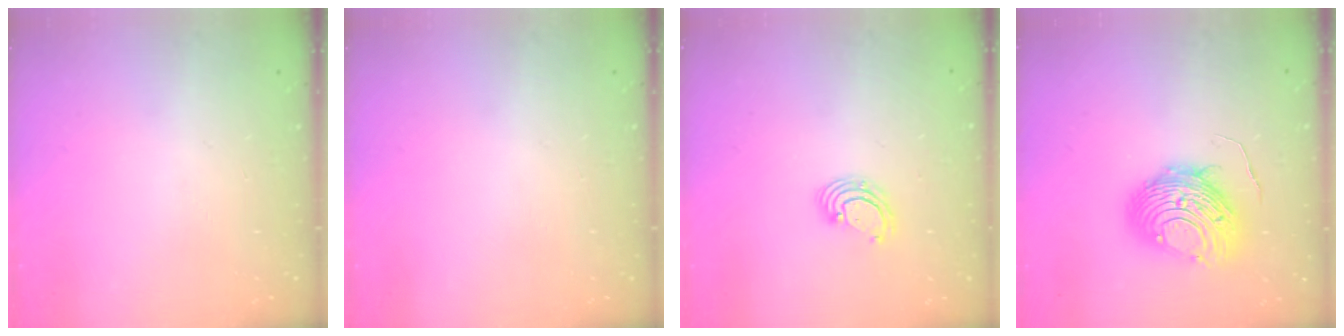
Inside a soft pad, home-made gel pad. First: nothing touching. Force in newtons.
{"total": 0.0}
{"total": 3.1, "press": 3.1, "slide": 0.1}
{"total": 11.6, "press": 11.5, "slide": 1.2}